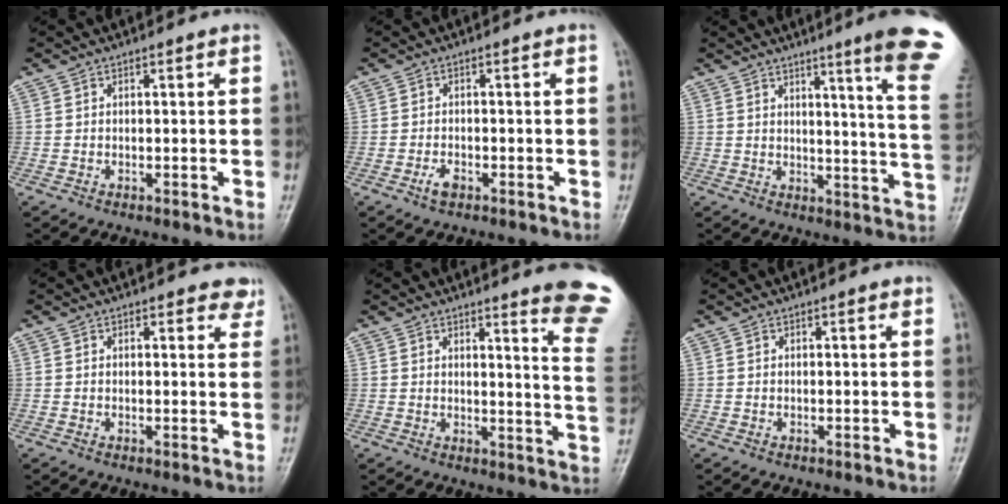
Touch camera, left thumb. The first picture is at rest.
{"total": 2.2, "force": [-1.2, 1.1, 1.4], "torque": [-0.030, 0.006, -0.023]}
{"total": 16.4, "force": [10.4, 0.0, 12.7], "torque": [-0.140, -0.072, 0.115]}
{"total": 3.1, "force": [2.4, 1.5, 1.4], "torque": [0.009, -0.009, 0.021]}
{"total": 12.7, "force": [9.9, 0.2, 7.9], "torque": [-0.074, -0.091, 0.101]}
{"total": 0.8, "force": [0.5, 0.2, 0.6], "torque": [-0.008, -0.001, 0.005]}